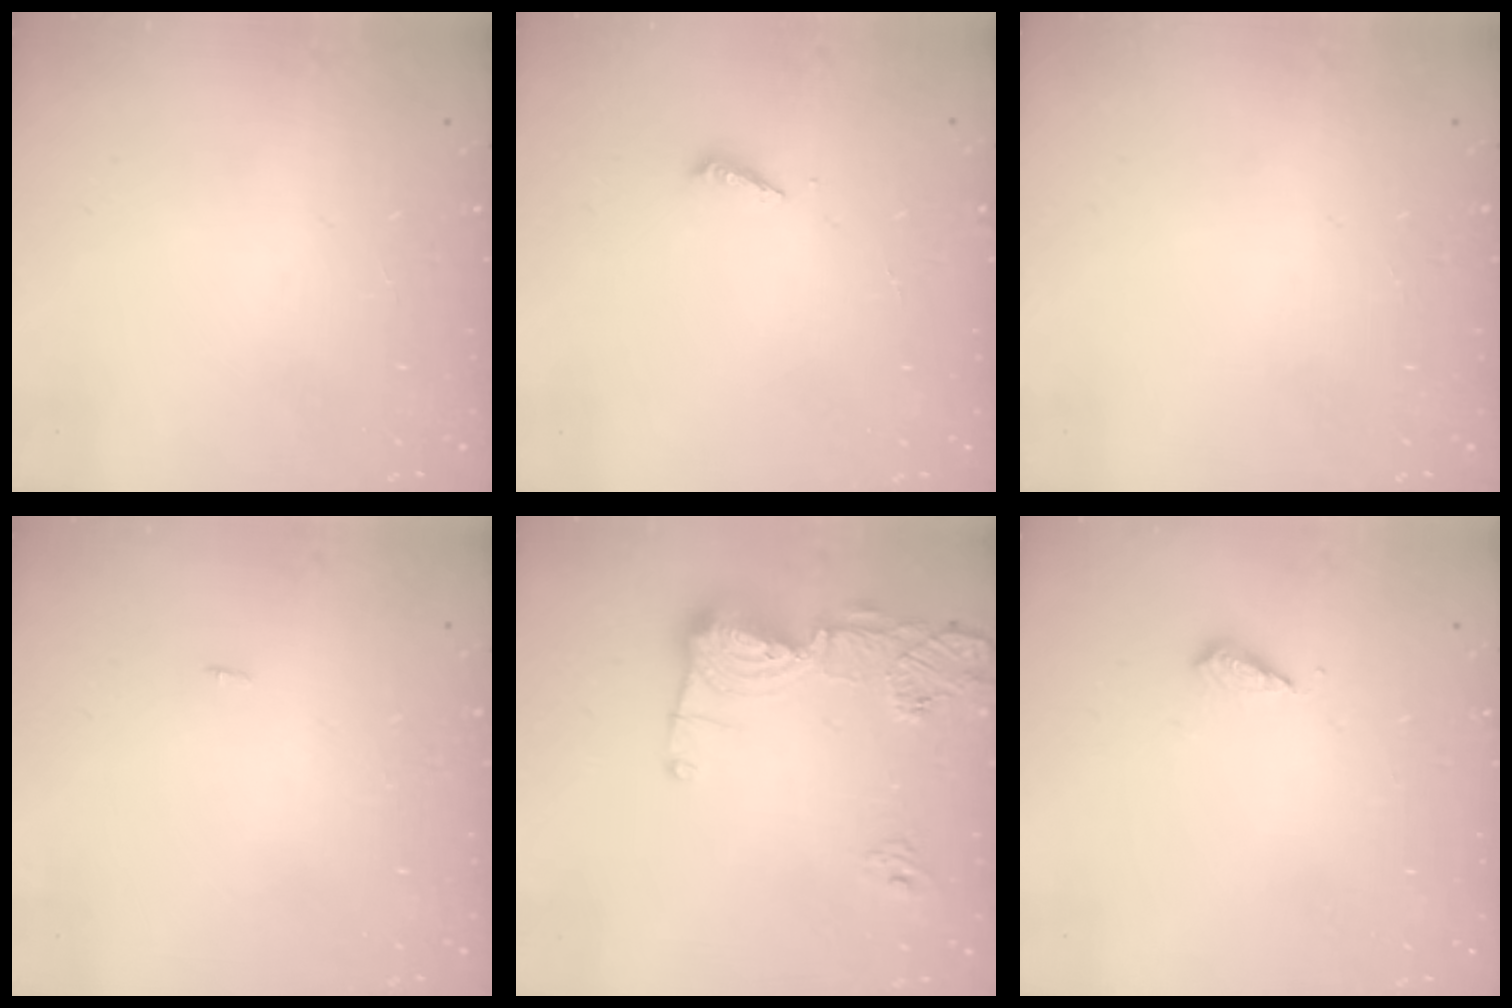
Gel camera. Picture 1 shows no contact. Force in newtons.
{"total": 2.0, "press": 2.0, "slide": 0.2}
{"total": 0.0}
{"total": 6.1, "press": 1.7, "slide": 5.9}
{"total": 15.9, "press": 15.9, "slide": 1.5}
{"total": 5.8, "press": 5.6, "slide": 1.3}